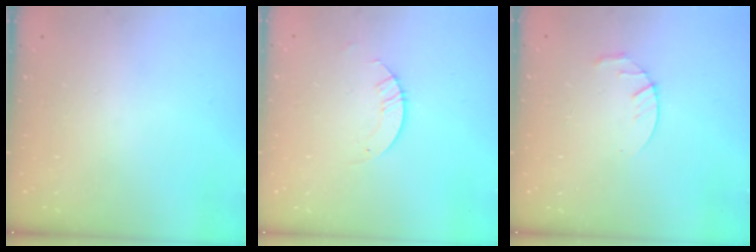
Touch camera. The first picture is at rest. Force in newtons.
{"total": 2.8, "press": 2.8, "slide": 0.2}
{"total": 3.0, "press": 2.9, "slide": 0.5}